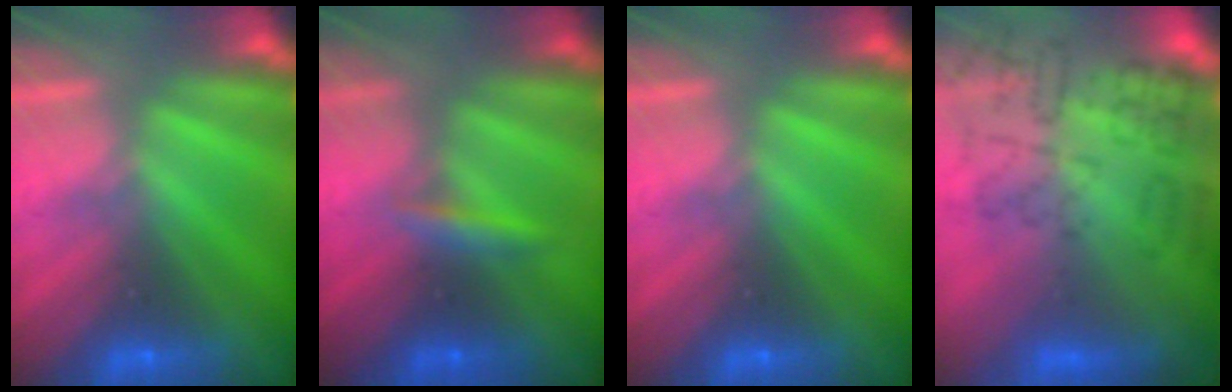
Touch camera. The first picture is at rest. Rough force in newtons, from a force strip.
{"total": 2.4}
{"total": 0.0}
{"total": 10.8}